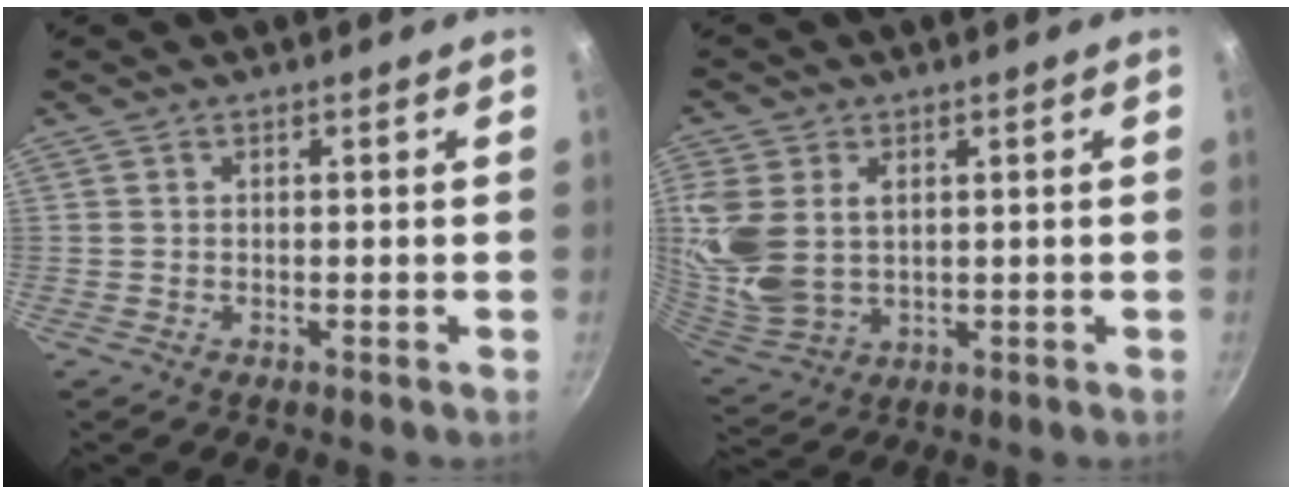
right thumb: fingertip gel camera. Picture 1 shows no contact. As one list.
[{"total": 15.1, "force": [3.1, 10.8, 10.1], "torque": [-0.228, -0.012, 0.075]}]